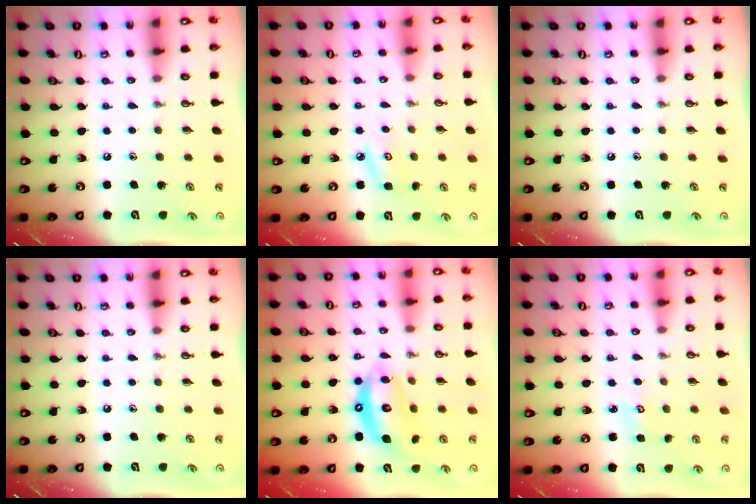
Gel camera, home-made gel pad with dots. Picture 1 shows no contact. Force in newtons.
{"total": 5.2, "press": 5.1, "slide": 0.6}
{"total": 0.0}
{"total": 0.0}
{"total": 11.8, "press": 11.7, "slide": 1.2}
{"total": 2.7, "press": 2.7, "slide": 0.3}